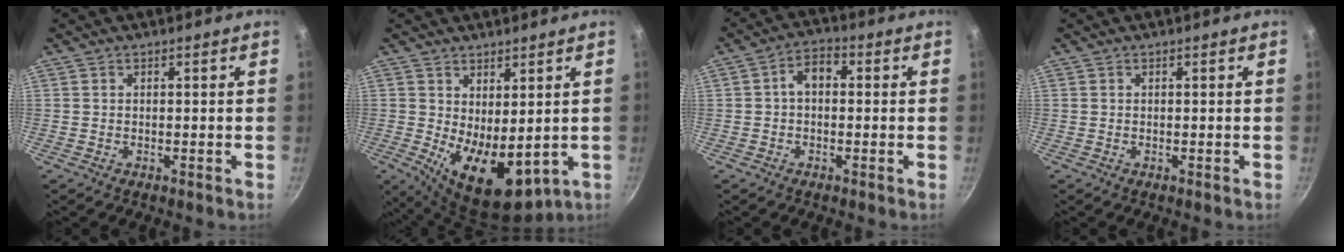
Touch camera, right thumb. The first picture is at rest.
{"total": 11.8, "force": [-0.1, 6.2, 10.1], "torque": [-0.130, -0.026, 0.021]}
{"total": 4.9, "force": [0.2, 3.3, 3.6], "torque": [-0.047, 0.015, -0.007]}
{"total": 0.0}